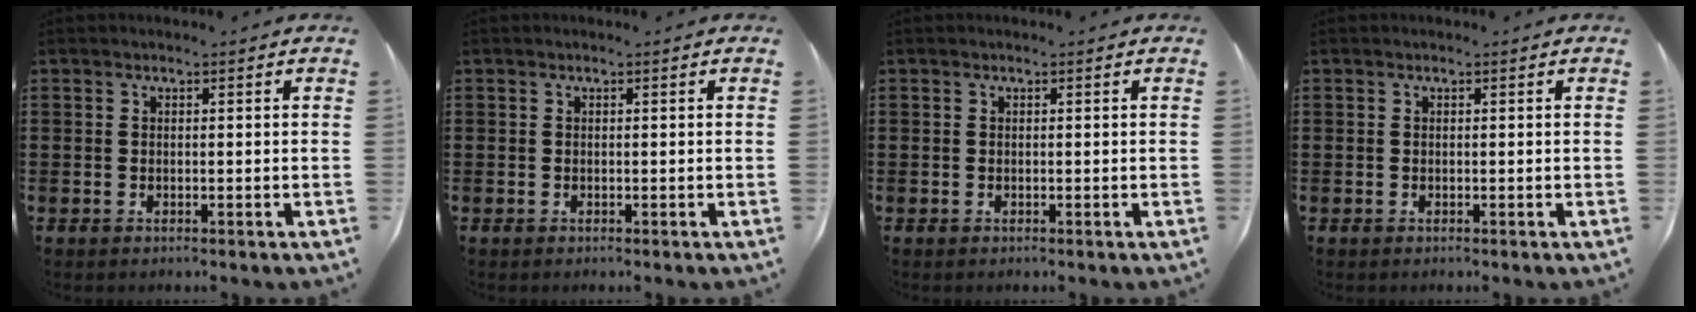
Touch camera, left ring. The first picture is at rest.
{"total": 0.0}
{"total": 0.0}
{"total": 0.0}